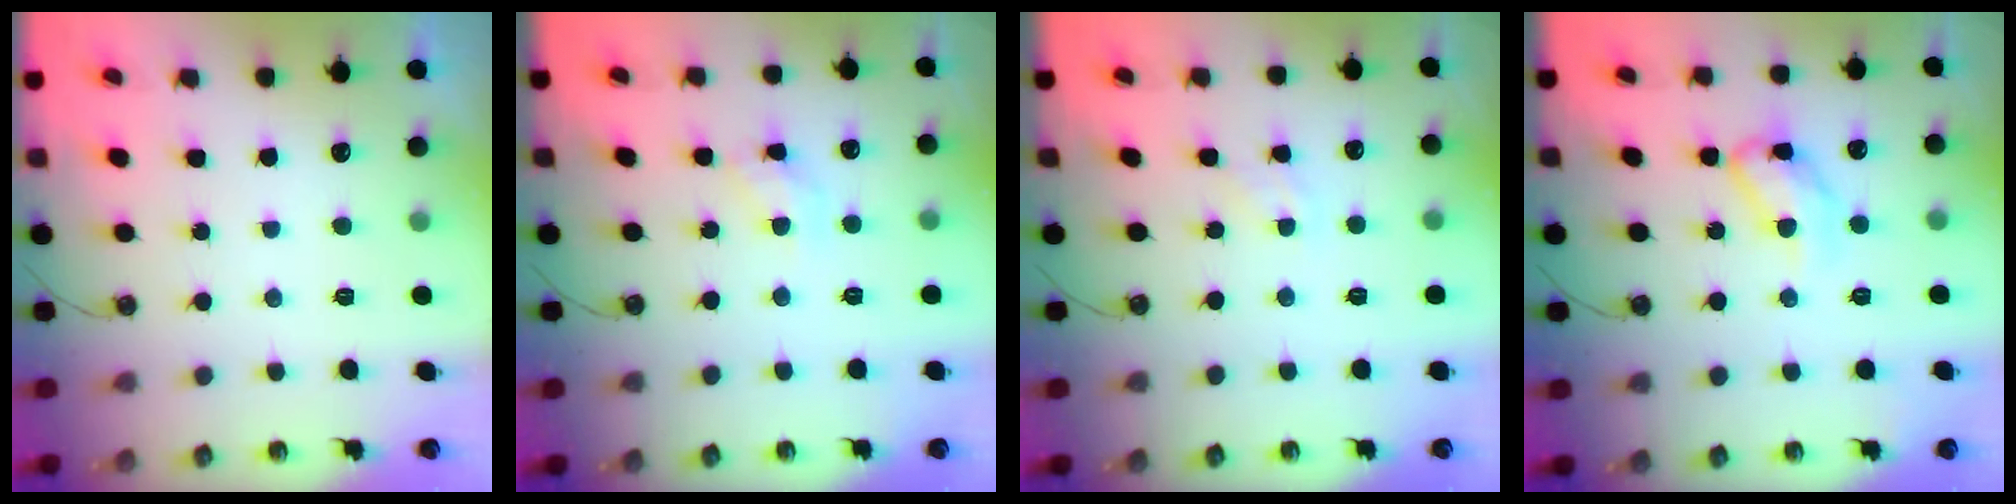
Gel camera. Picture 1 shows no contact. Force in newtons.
{"total": 7.3, "press": 7.3, "slide": 0.4}
{"total": 1.3, "press": 1.3, "slide": 0.3}
{"total": 10.7, "press": 10.7, "slide": 0.1}